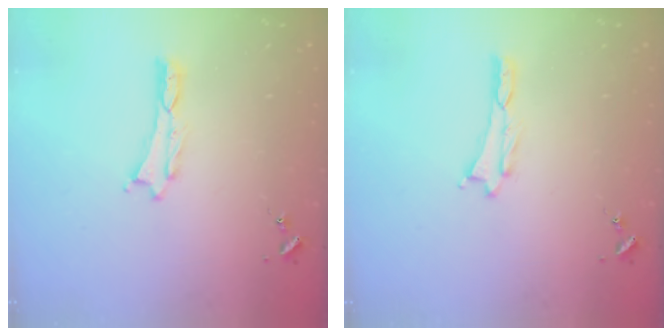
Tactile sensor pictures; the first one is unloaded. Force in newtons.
{"total": 0.0}